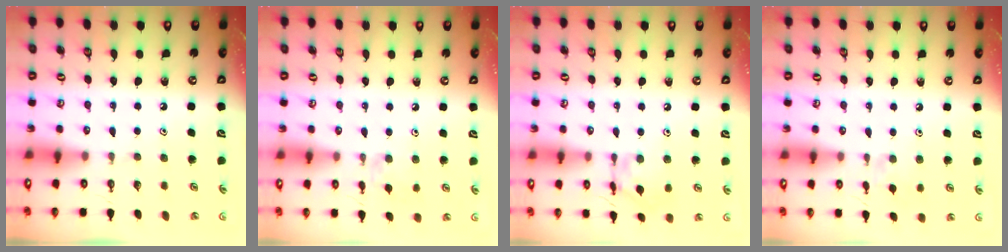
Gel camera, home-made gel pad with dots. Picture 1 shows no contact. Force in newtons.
{"total": 7.3, "press": 7.2, "slide": 0.7}
{"total": 10.8, "press": 10.8, "slide": 0.9}
{"total": 4.2, "press": 4.1, "slide": 0.7}